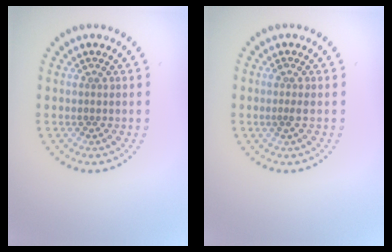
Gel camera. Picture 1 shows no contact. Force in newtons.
{"total": 1.1, "press": 0.9, "slide": 0.6}